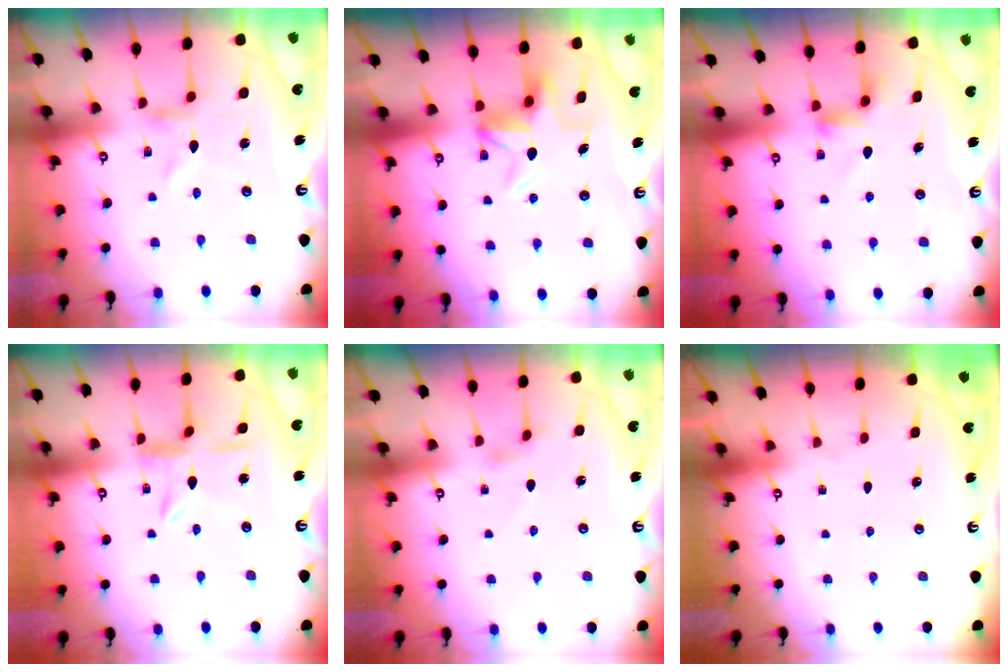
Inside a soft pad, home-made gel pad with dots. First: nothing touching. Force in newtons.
{"total": 6.2, "press": 6.2, "slide": 0.4}
{"total": 3.2, "press": 3.2, "slide": 0.5}
{"total": 6.4, "press": 6.4, "slide": 0.4}
{"total": 1.1, "press": 1.0, "slide": 0.4}
{"total": 0.0}